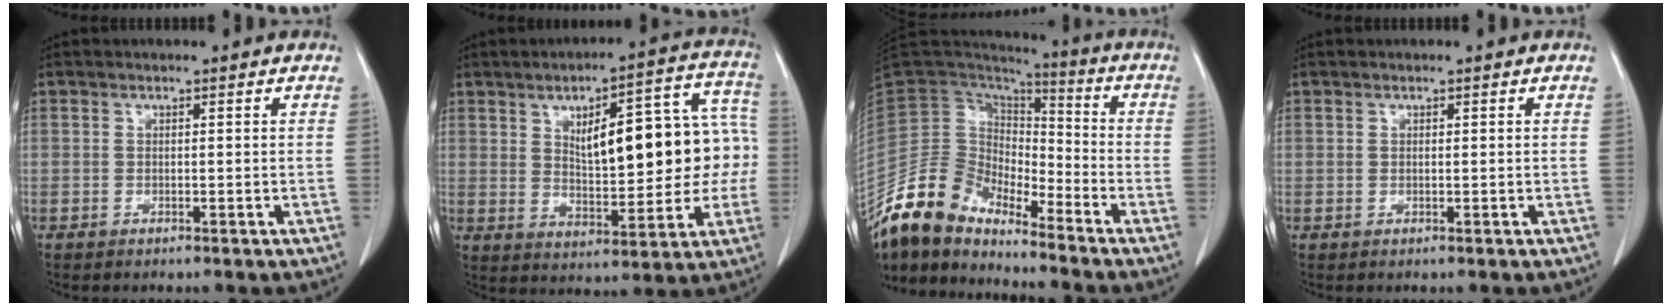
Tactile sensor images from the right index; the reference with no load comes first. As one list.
[{"total": 17.4, "force": [2.0, 6.5, 16.0], "torque": [-0.208, 0.043, 0.038]}, {"total": 11.9, "force": [-10.8, 4.2, 3.0], "torque": [-0.067, 0.049, -0.214]}, {"total": 0.0}]